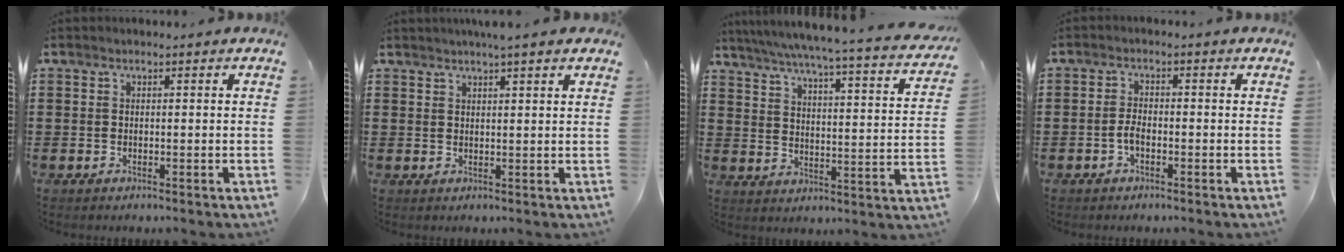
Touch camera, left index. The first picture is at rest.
{"total": 2.5, "force": [2.2, -0.2, 1.3], "torque": [-0.031, 0.002, 0.040]}
{"total": 4.4, "force": [3.7, -0.5, 2.4], "torque": [-0.066, -0.038, 0.051]}
{"total": 2.3, "force": [-1.0, 1.0, 1.9], "torque": [-0.052, -0.001, -0.024]}